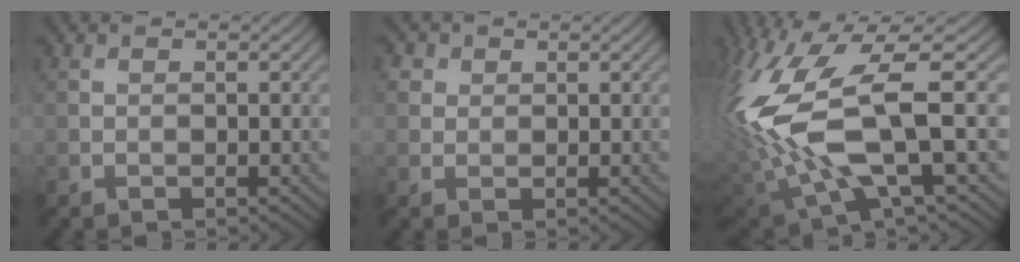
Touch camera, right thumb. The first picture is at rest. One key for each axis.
{"total": 2.1, "fx": 1.1, "fy": 1.7, "fz": 0.7, "tx": -0.020, "ty": -0.004, "tz": 0.017}
{"total": 16.3, "fx": 0.6, "fy": 6.4, "fz": 15.0, "tx": -0.359, "ty": -0.006, "tz": 0.025}